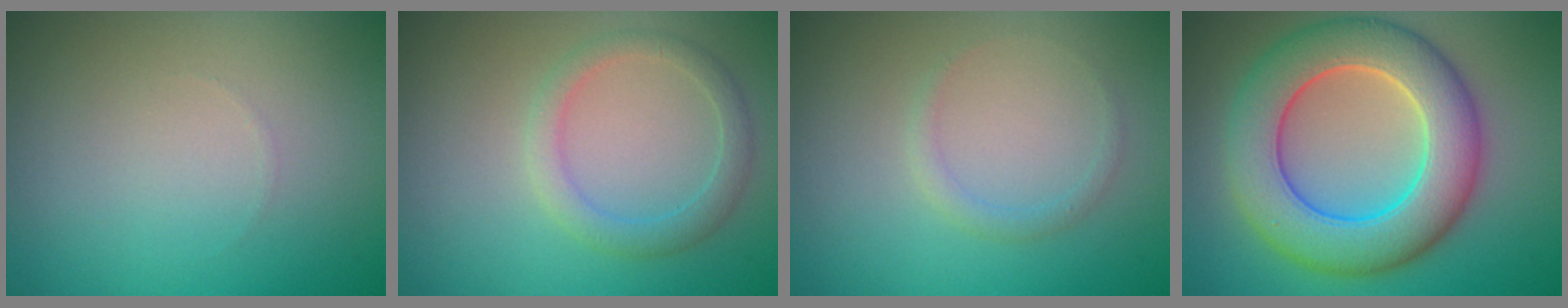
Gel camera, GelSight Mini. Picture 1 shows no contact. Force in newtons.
{"total": 2.4, "press": 2.4, "slide": 0.1}
{"total": 1.0, "press": 1.0, "slide": 0.1}
{"total": 9.6, "press": 9.5, "slide": 0.7}